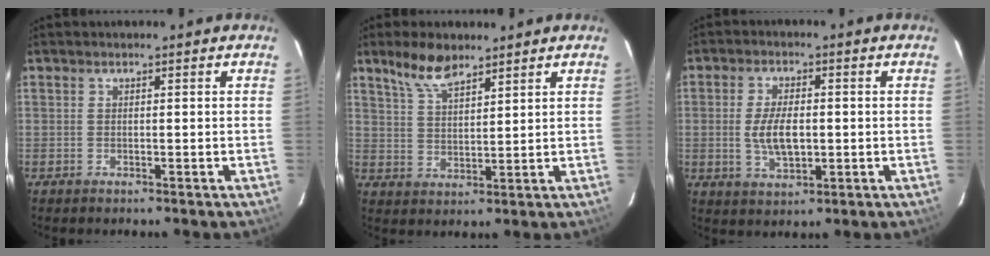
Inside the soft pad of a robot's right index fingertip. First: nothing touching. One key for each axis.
{"total": 7.0, "fx": 5.4, "fy": 2.5, "fz": 3.7, "tx": -0.069, "ty": 0.008, "tz": 0.107}
{"total": 6.9, "fx": -0.5, "fy": 3.4, "fz": 6.0, "tx": -0.118, "ty": -0.004, "tz": -0.004}